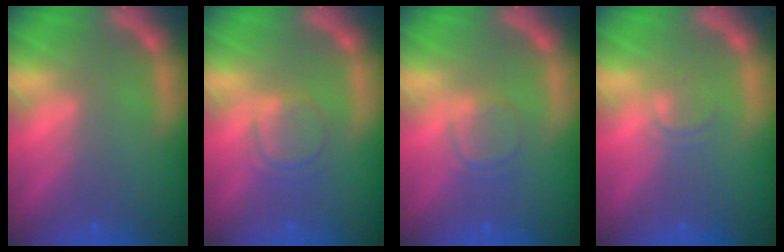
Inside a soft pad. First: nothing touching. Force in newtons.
{"total": 3.0}
{"total": 2.4}
{"total": 1.4}